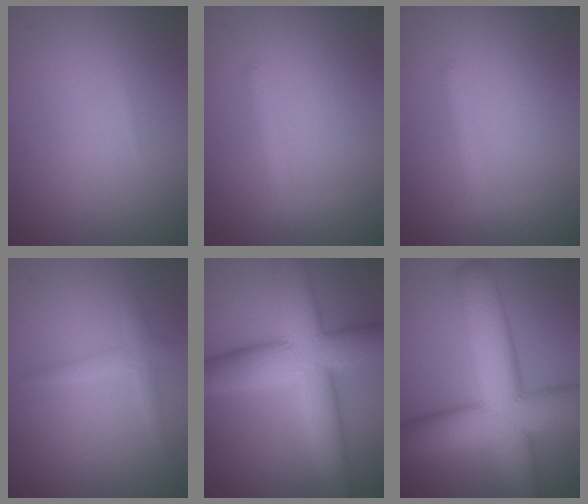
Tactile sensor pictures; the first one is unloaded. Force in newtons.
{"total": 1.3, "press": 1.3, "slide": 0.0}
{"total": 1.3, "press": 1.3, "slide": 0.0}
{"total": 1.8, "press": 1.8, "slide": 0.0}
{"total": 10.6, "press": 10.6, "slide": 0.7}
{"total": 12.6, "press": 12.6, "slide": 0.6}